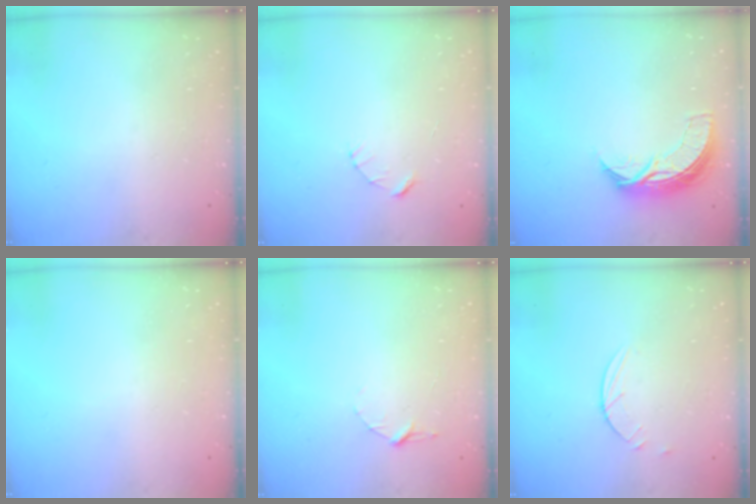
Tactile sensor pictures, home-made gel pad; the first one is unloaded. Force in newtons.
{"total": 2.4, "press": 2.4, "slide": 0.2}
{"total": 7.9, "press": 7.9, "slide": 0.5}
{"total": 0.0}
{"total": 4.7, "press": 4.7, "slide": 0.5}
{"total": 2.9, "press": 2.8, "slide": 0.3}